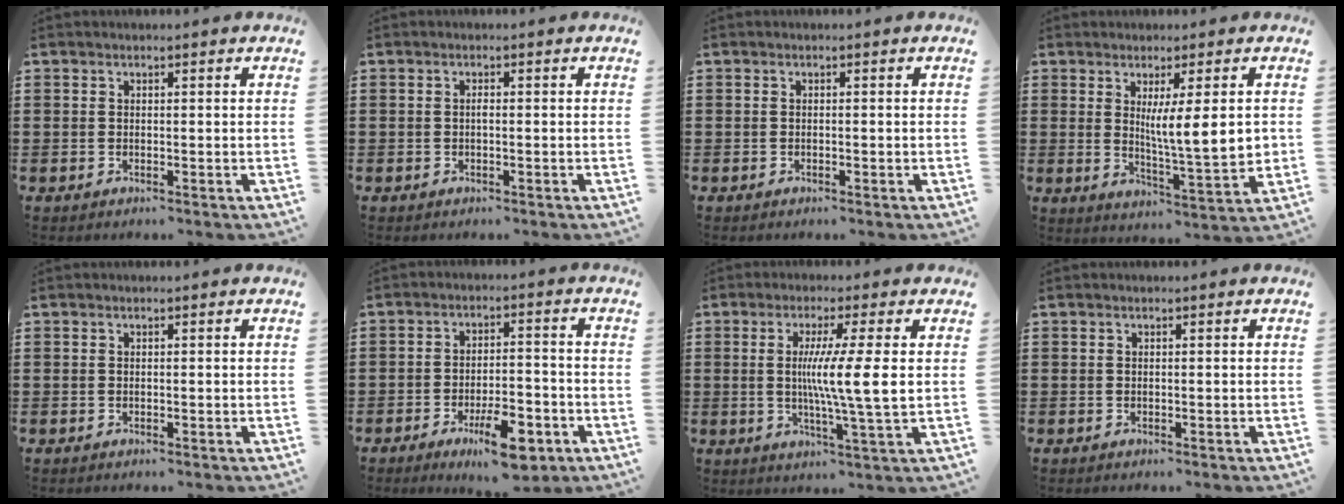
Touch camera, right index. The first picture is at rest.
{"total": 0.7, "force": [-0.1, 0.1, 0.7], "torque": [-0.015, -0.004, -0.001]}
{"total": 0.0}
{"total": 7.8, "force": [1.7, 0.6, 7.6], "torque": [-0.128, -0.012, 0.024]}
{"total": 0.0}
{"total": 8.7, "force": [-4.9, 3.1, 6.5], "torque": [-0.103, 0.015, -0.080]}
{"total": 8.4, "force": [0.8, -0.6, 8.3], "torque": [-0.155, -0.008, 0.007]}
{"total": 0.0}